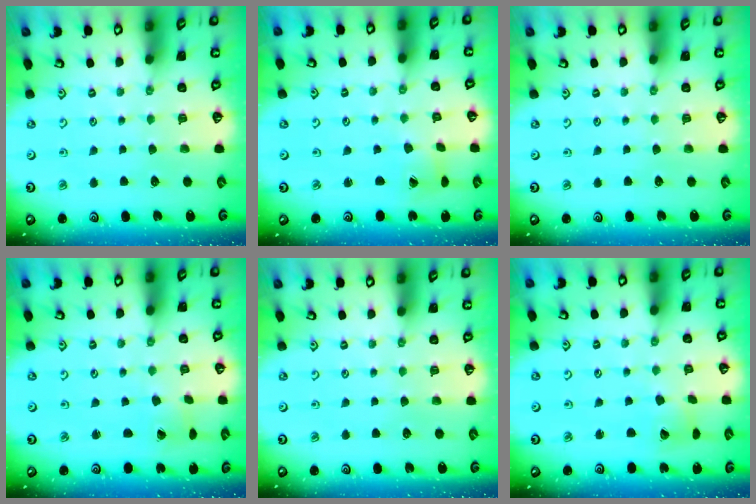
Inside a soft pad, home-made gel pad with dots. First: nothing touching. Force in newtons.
{"total": 2.2, "press": 2.2, "slide": 0.3}
{"total": 0.0}
{"total": 1.2, "press": 1.2, "slide": 0.1}
{"total": 0.0}
{"total": 5.5, "press": 5.5, "slide": 0.7}